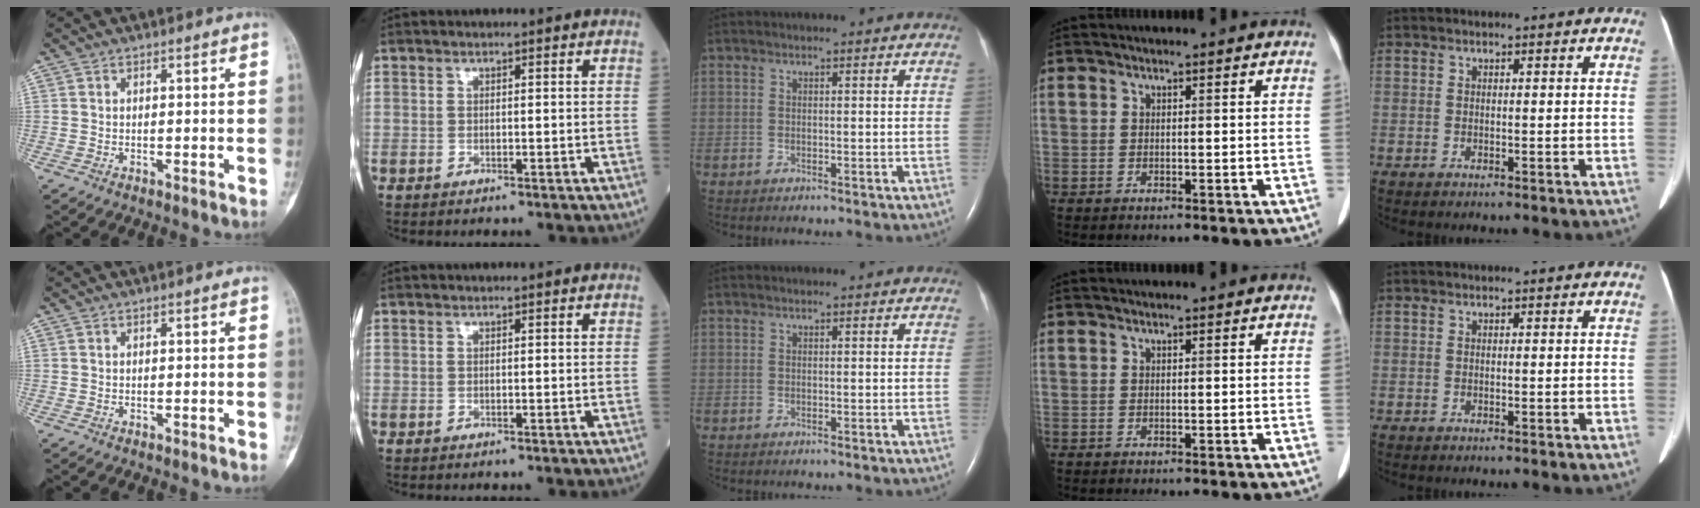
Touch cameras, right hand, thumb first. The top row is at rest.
{}